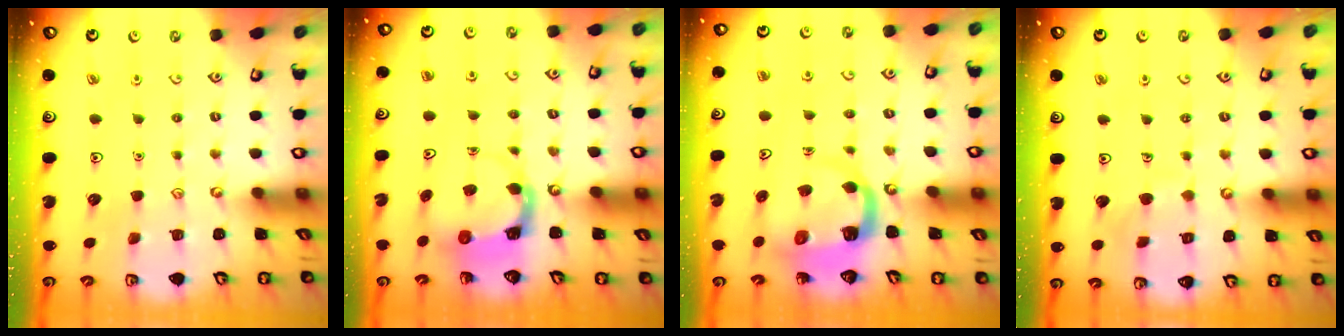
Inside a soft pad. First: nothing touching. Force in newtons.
{"total": 3.9, "press": 3.9, "slide": 0.4}
{"total": 5.7, "press": 5.6, "slide": 0.8}
{"total": 5.2, "press": 5.2, "slide": 0.3}